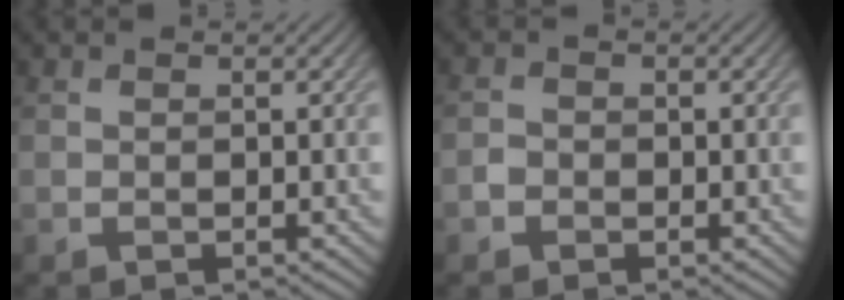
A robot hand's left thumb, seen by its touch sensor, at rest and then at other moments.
{"total": 1.4, "force": [-0.7, 1.2, 0.4], "torque": [-0.004, 0.001, -0.018]}